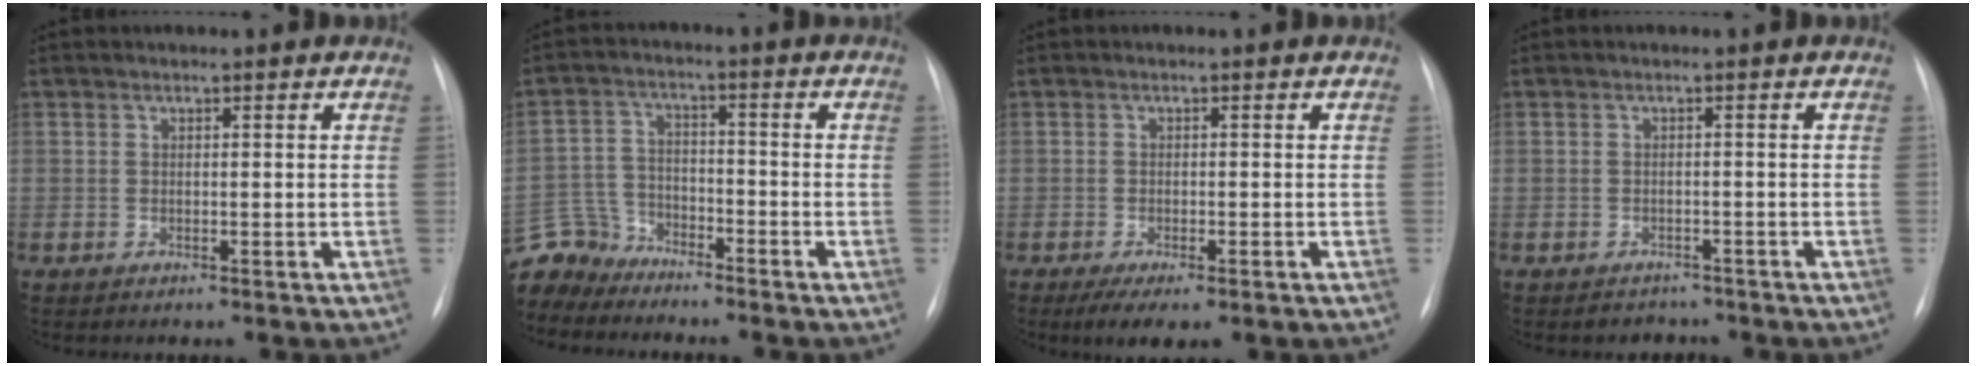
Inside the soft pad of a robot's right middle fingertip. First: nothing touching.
{"total": 8.1, "force": [-7.6, 2.9, -0.6], "torque": [0.001, 0.013, -0.154]}
{"total": 5.1, "force": [-3.1, 1.4, 3.8], "torque": [-0.058, -0.013, -0.043]}
{"total": 2.1, "force": [-1.8, 1.1, -0.3], "torque": [0.000, 0.004, -0.023]}